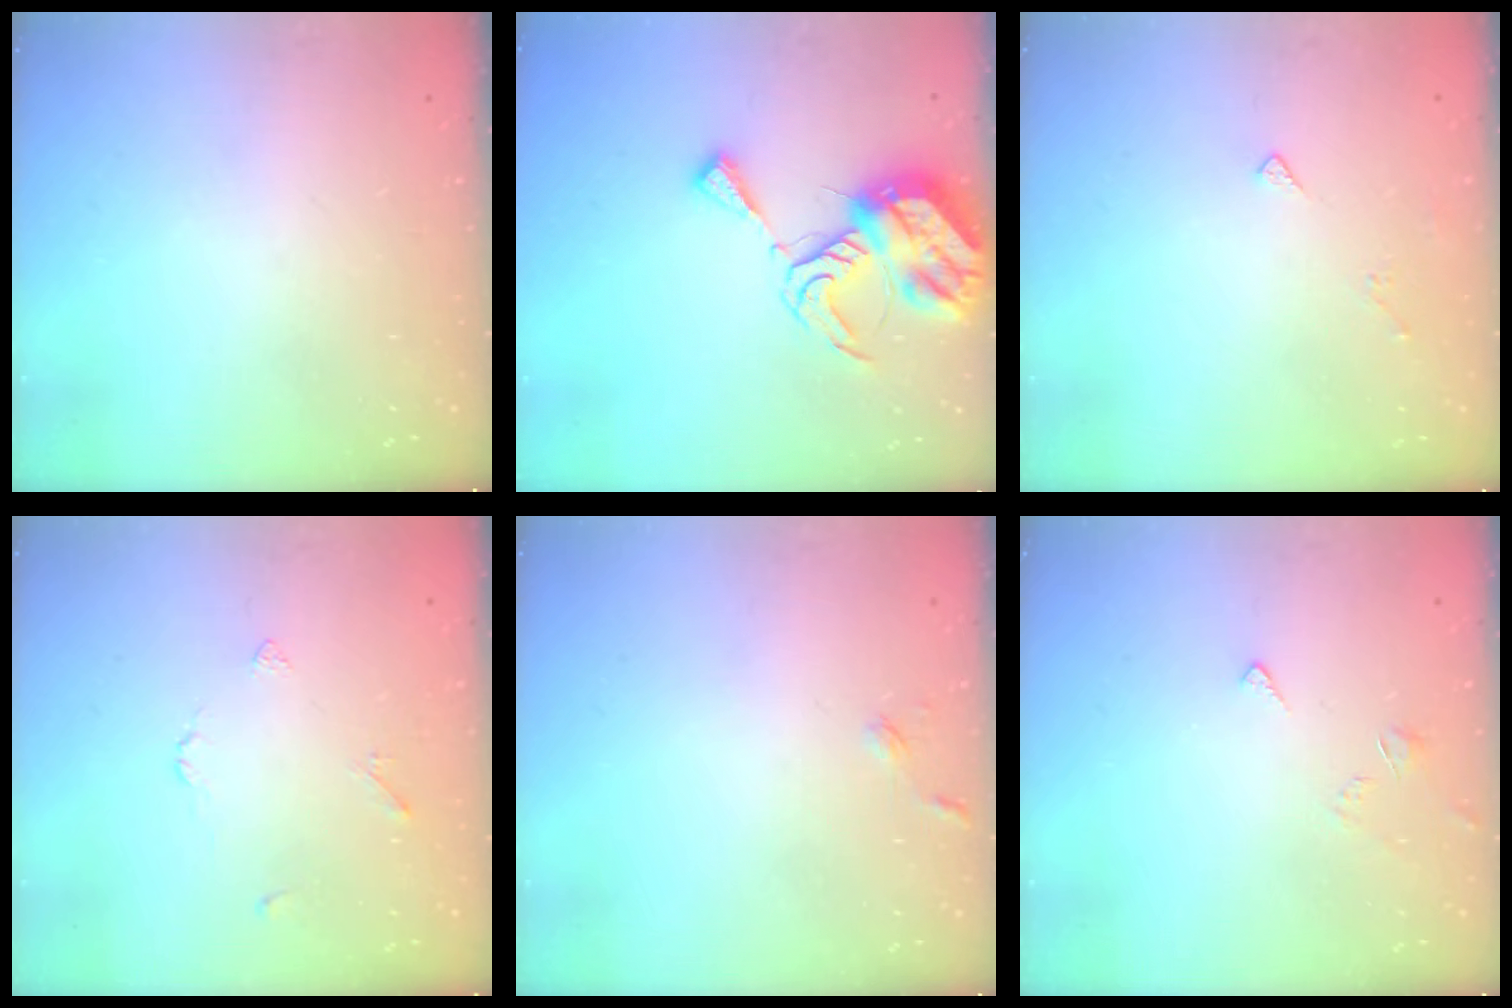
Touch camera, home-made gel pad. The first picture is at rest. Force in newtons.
{"total": 12.4, "press": 12.3, "slide": 1.2}
{"total": 3.4, "press": 3.4, "slide": 0.6}
{"total": 2.7, "press": 2.7, "slide": 0.5}
{"total": 3.2, "press": 3.2, "slide": 0.4}
{"total": 2.5, "press": 2.4, "slide": 0.6}